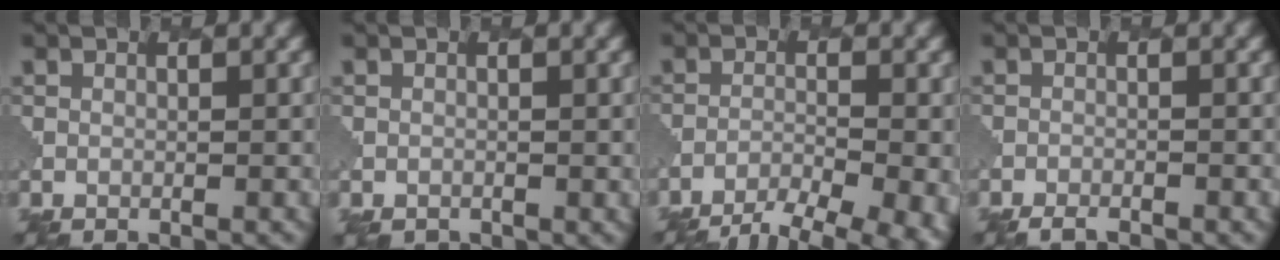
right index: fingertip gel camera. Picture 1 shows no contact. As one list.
[{"total": 1.4, "force": [-0.8, 1.1, 0.4], "torque": [-0.009, -0.008, -0.007]}, {"total": 9.7, "force": [-7.7, 2.6, 5.3], "torque": [-0.088, -0.025, -0.102]}, {"total": 2.6, "force": [-2.5, 0.6, 0.6], "torque": [-0.008, 0.001, -0.036]}]